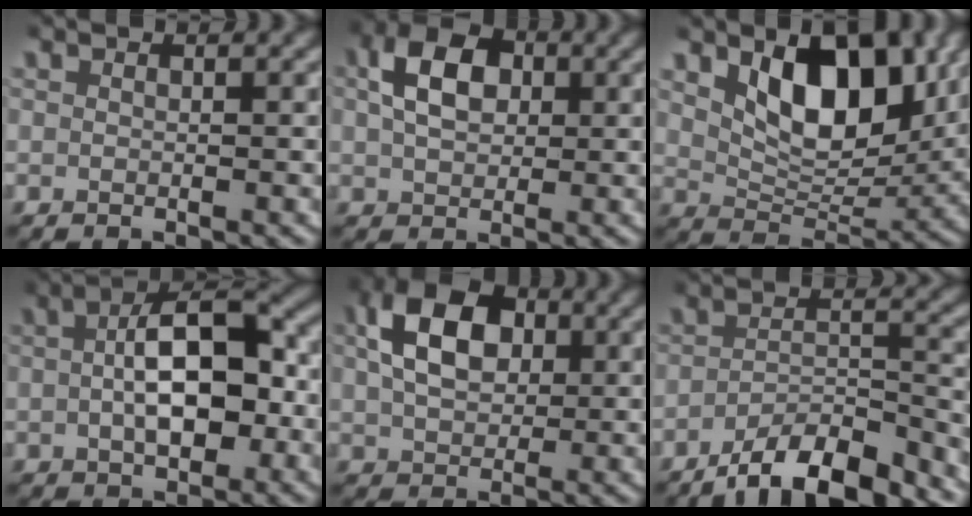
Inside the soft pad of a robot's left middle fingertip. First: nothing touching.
{"total": 6.2, "force": [1.6, 4.1, 4.3], "torque": [-0.069, 0.006, 0.027]}
{"total": 8.1, "force": [3.4, 4.3, 5.9], "torque": [-0.095, -0.007, 0.056]}
{"total": 7.0, "force": [-0.8, 3.4, 6.1], "torque": [-0.090, 0.009, -0.008]}
{"total": 8.5, "force": [2.3, 5.8, 5.8], "torque": [-0.106, -0.001, 0.041]}
{"total": 7.3, "force": [-6.2, 1.9, 3.2], "torque": [-0.038, 0.000, -0.103]}